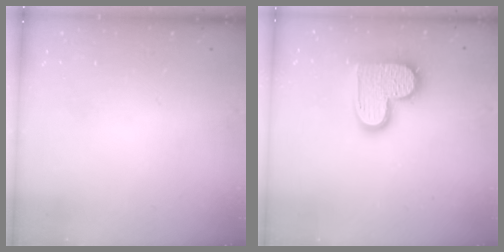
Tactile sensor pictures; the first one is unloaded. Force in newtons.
{"total": 13.8, "press": 13.8, "slide": 0.6}